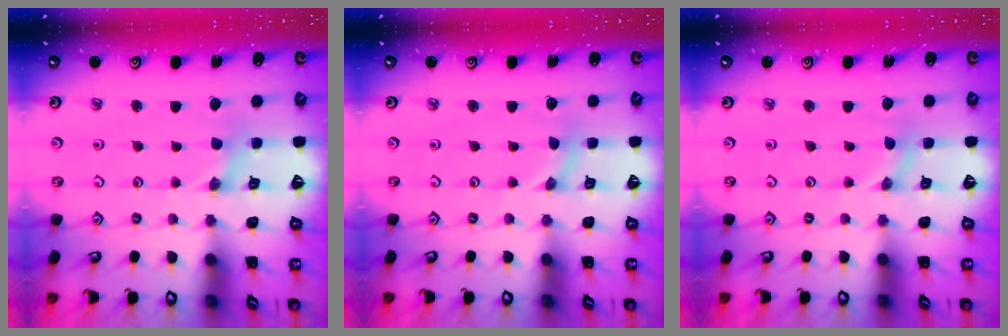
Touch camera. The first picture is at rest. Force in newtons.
{"total": 0.0}
{"total": 0.0}